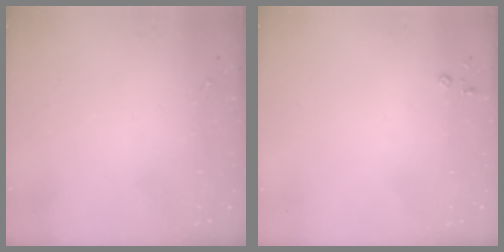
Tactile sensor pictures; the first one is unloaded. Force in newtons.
{"total": 2.8, "press": 2.8, "slide": 0.3}